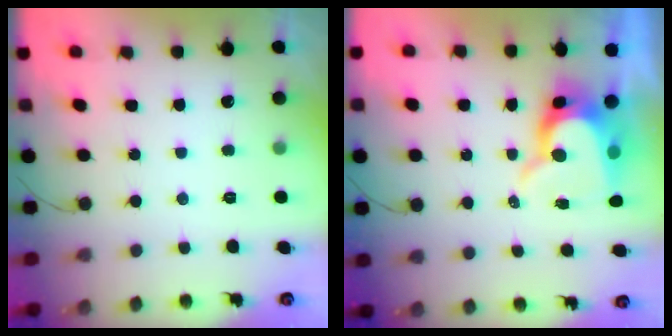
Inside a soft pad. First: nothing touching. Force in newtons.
{"total": 10.5, "press": 10.5, "slide": 1.0}